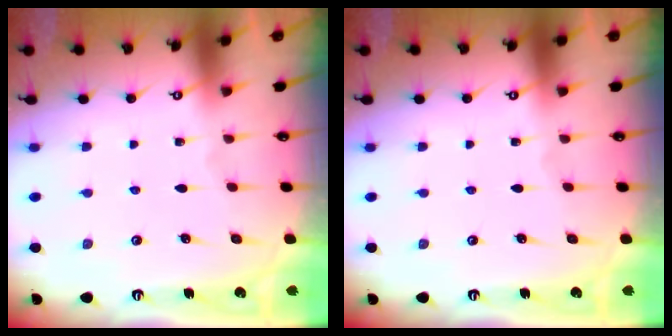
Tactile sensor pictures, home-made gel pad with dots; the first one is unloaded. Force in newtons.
{"total": 0.0}